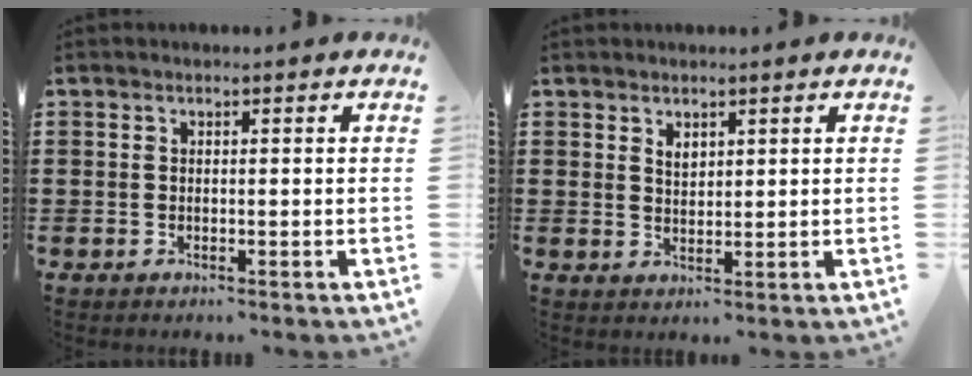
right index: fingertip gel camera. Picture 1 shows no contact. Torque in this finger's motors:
{"motor_torque": [-0.31, 0.33, 0.04, 0.02]}